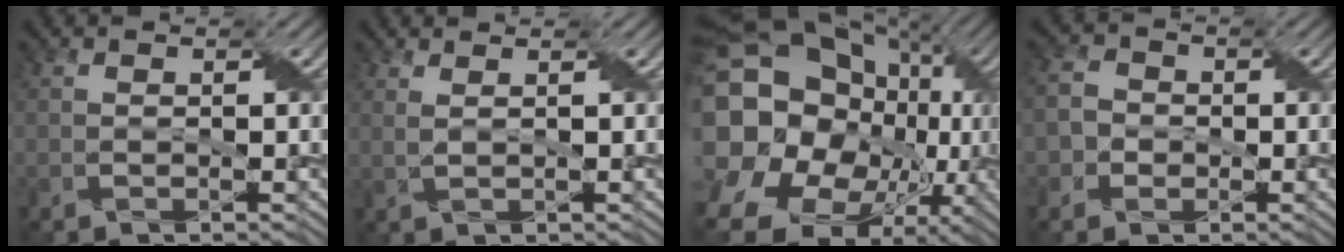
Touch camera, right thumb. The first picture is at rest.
{"total": 1.7, "force": [1.2, 0.4, 1.2], "torque": [-0.021, -0.004, 0.015]}
{"total": 24.2, "force": [-1.4, 21.0, 12.0], "torque": [-0.277, 0.006, -0.044]}
{"total": 3.2, "force": [-0.7, 3.0, 1.0], "torque": [-0.023, 0.003, -0.022]}